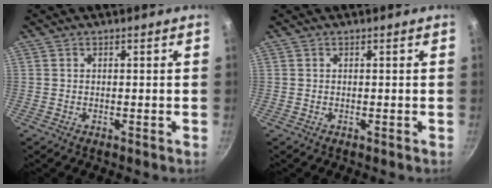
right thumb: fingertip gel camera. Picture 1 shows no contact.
{"total": 0.0}